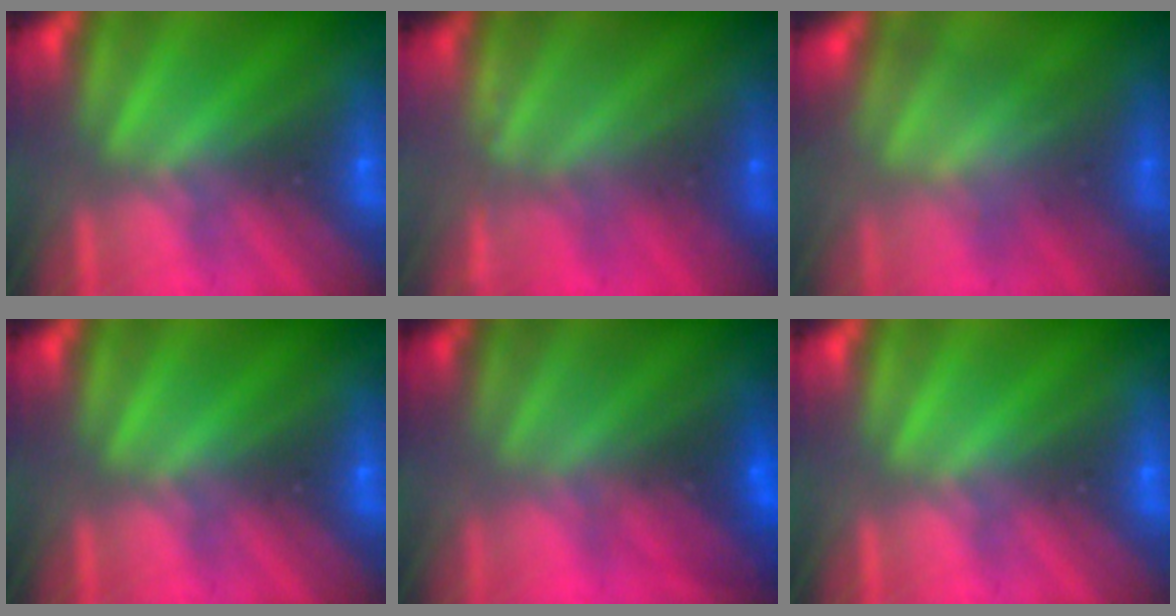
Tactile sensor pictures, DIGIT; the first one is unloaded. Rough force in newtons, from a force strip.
{"total": 2.3}
{"total": 3.4}
{"total": 0.0}
{"total": 2.8}
{"total": 0.0}